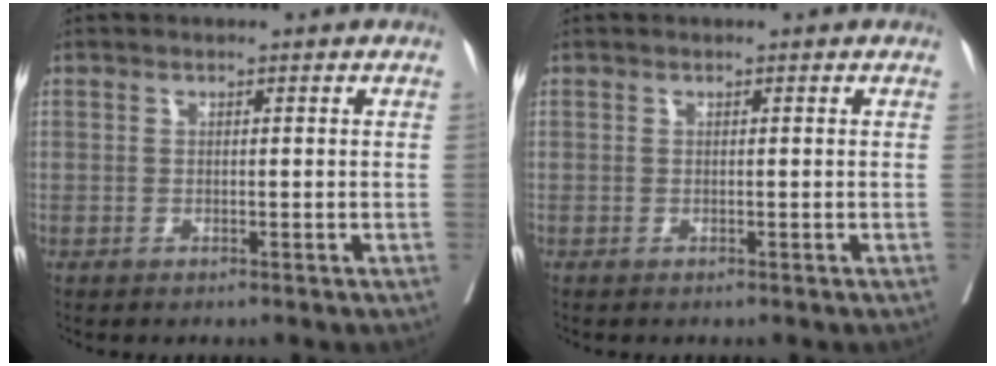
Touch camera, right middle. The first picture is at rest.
{"total": 0.0}